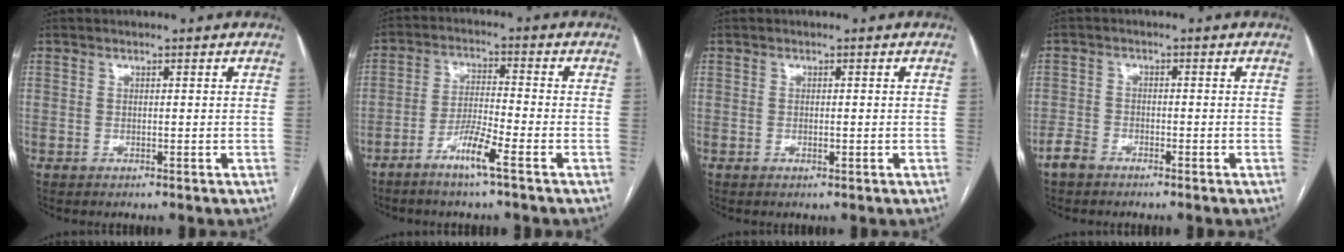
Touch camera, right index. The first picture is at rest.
{"total": 5.8, "force": [-3.7, -0.2, 4.5], "torque": [-0.088, -0.004, -0.075]}
{"total": 0.7, "force": [-0.2, 0.1, 0.7], "torque": [-0.016, -0.002, -0.002]}
{"total": 2.7, "force": [-2.1, 1.5, 0.7], "torque": [-0.020, 0.003, -0.037]}